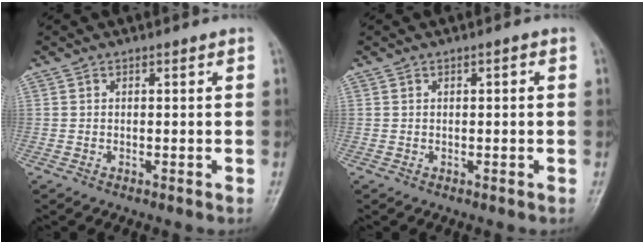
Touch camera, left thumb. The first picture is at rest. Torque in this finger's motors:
{"motor_torque": [0.07, -0.13, -0.28, -0.32, 0.00]}